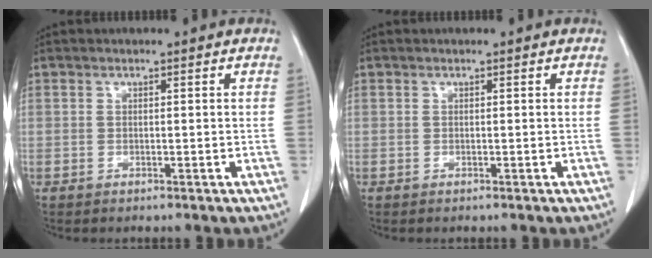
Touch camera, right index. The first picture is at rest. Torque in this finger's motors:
{"motor_torque": [0.00, 0.00, 0.00, 0.00]}